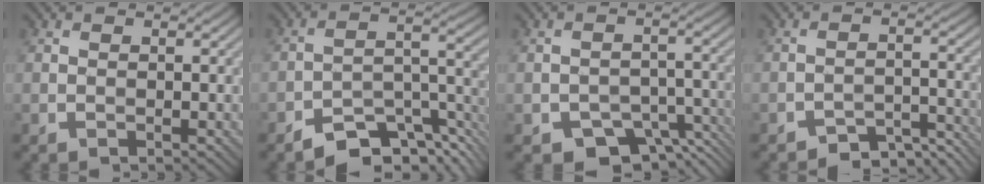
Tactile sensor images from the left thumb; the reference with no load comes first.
{"total": 8.4, "force": [-6.3, 2.9, 4.7], "torque": [-0.064, -0.001, -0.119]}
{"total": 7.0, "force": [-4.6, 3.9, 3.7], "torque": [-0.048, -0.009, -0.076]}
{"total": 5.3, "force": [-4.7, 1.4, 2.1], "torque": [-0.028, 0.004, -0.072]}